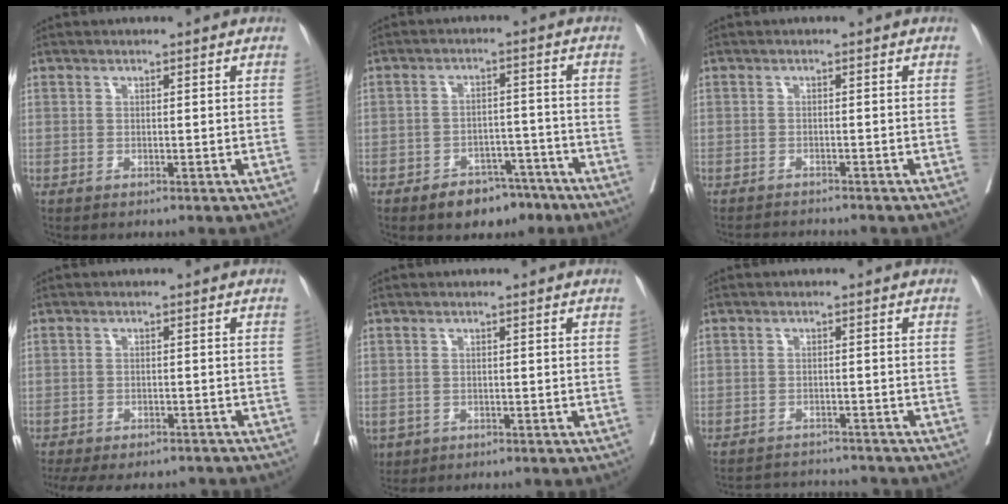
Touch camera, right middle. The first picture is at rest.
{"total": 7.1, "force": [-5.1, 3.9, 3.0], "torque": [-0.031, 0.013, -0.071]}
{"total": 3.8, "force": [-3.7, -0.3, 0.8], "torque": [-0.008, -0.011, -0.057]}
{"total": 12.4, "force": [-10.7, 4.3, 4.6], "torque": [-0.091, -0.004, -0.137]}
{"total": 2.9, "force": [-1.5, 2.4, 0.7], "torque": [-0.012, -0.001, -0.023]}
{"total": 6.2, "force": [-6.2, 0.2, 0.1], "torque": [0.000, 0.001, -0.091]}